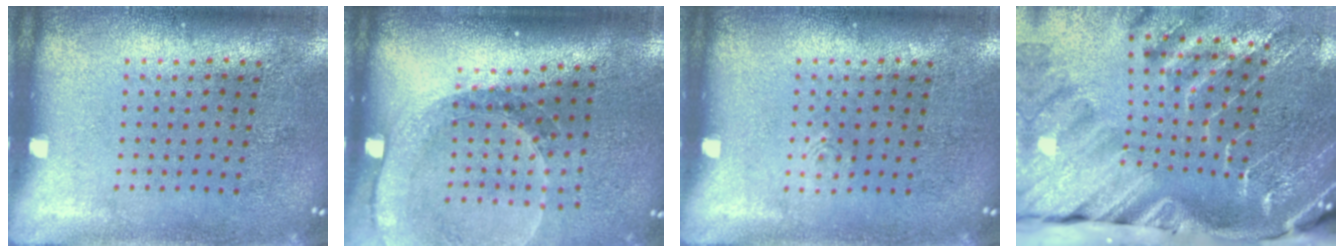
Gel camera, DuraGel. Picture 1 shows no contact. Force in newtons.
{"total": 1.7, "press": 1.7, "slide": 0.2}
{"total": 0.5, "press": 0.5, "slide": 0.1}
{"total": 4.6, "press": 3.4, "slide": 3.1}